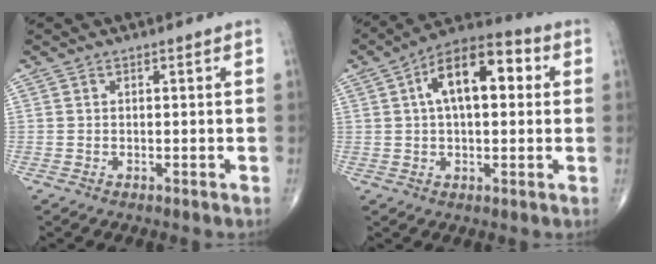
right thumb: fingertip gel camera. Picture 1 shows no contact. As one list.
[{"total": 13.9, "force": [3.0, 6.9, 11.7], "torque": [-0.174, 0.029, 0.039]}]